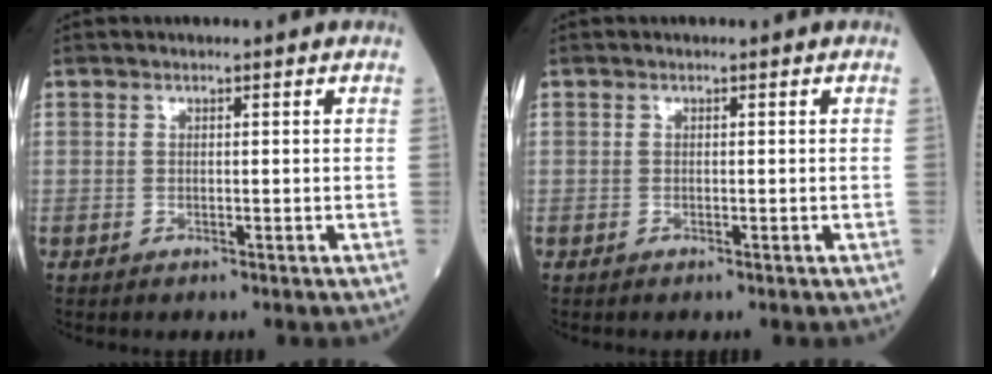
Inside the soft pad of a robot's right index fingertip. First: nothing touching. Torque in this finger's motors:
{"motor_torque": [0.04, 0.00, 0.05, -0.01]}